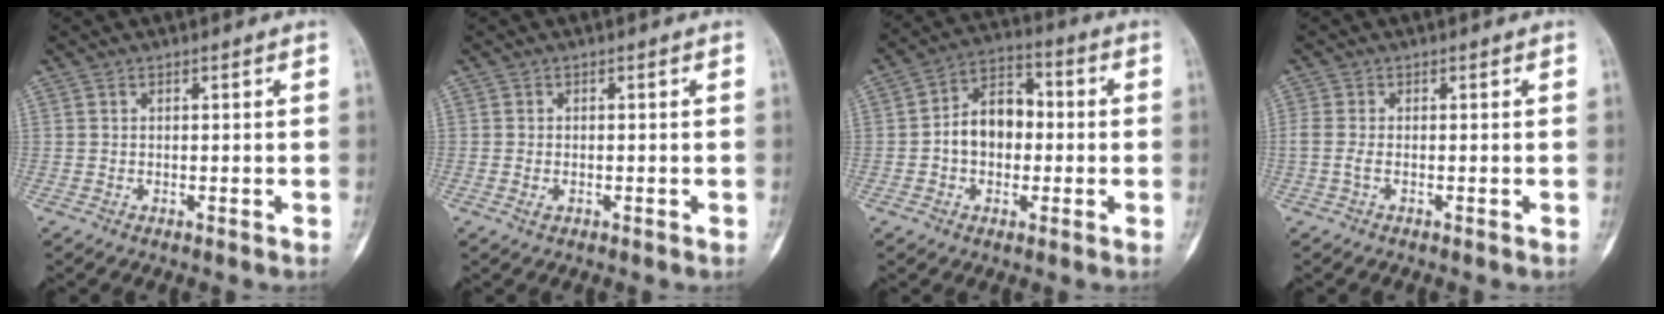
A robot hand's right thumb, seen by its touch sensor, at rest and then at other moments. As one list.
[{"total": 1.0, "force": [-0.3, 0.6, 0.7], "torque": [-0.015, 0.002, -0.006]}, {"total": 10.0, "force": [-0.6, 7.2, 6.9], "torque": [-0.085, 0.033, -0.024]}, {"total": 1.8, "force": [-0.5, 0.5, 1.6], "torque": [-0.048, -0.005, -0.013]}]